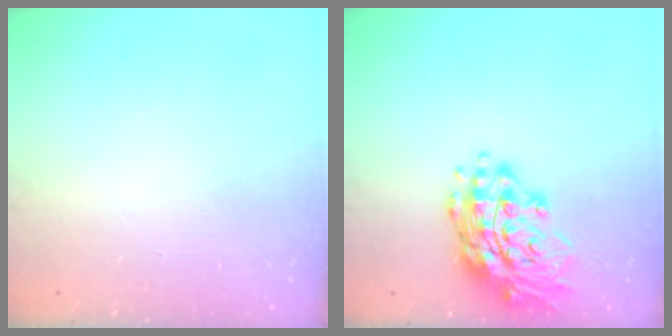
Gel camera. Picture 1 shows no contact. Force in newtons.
{"total": 16.9, "press": 16.6, "slide": 3.1}